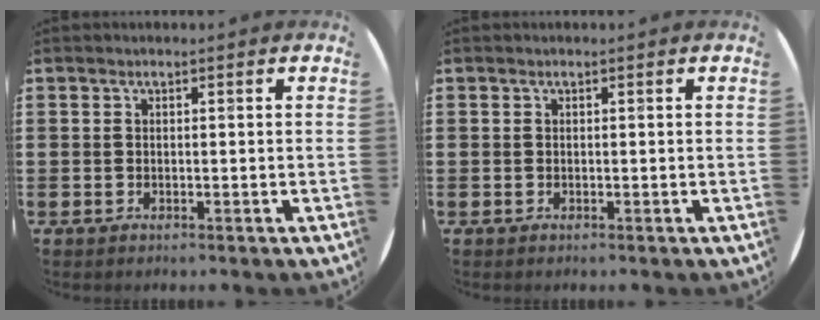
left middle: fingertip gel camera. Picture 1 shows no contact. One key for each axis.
{"total": 0.0}